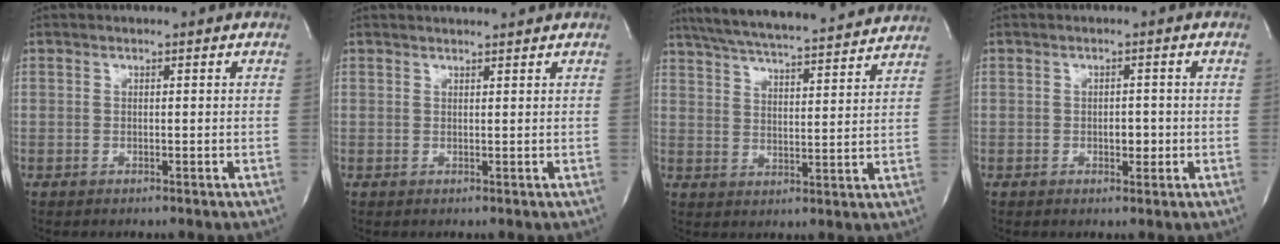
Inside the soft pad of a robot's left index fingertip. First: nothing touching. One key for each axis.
{"total": 3.1, "fx": 3.0, "fy": -0.2, "fz": 0.7, "tx": -0.011, "ty": 0.014, "tz": 0.041}
{"total": 20.8, "fx": 18.9, "fy": 1.9, "fz": 8.5, "tx": -0.150, "ty": 0.019, "tz": 0.265}
{"total": 1.8, "fx": -0.4, "fy": 1.0, "fz": 1.5, "tx": -0.020, "ty": 0.001, "tz": -0.003}